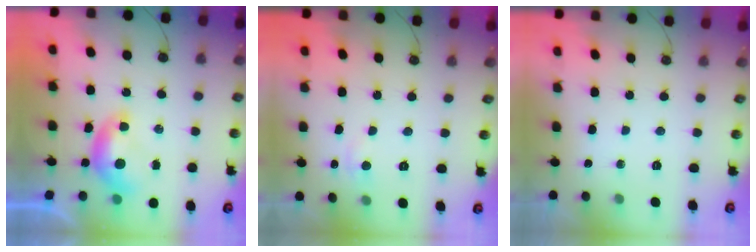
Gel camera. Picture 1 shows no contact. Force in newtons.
{"total": 2.1, "press": 2.0, "slide": 0.4}
{"total": 0.0}